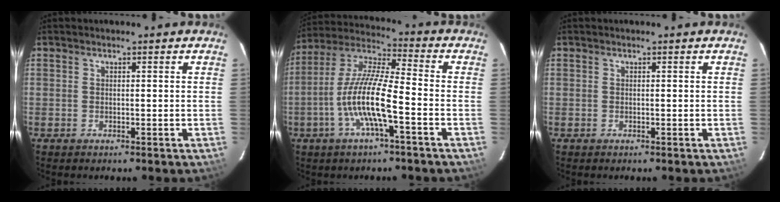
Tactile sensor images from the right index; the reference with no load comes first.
{"total": 12.7, "force": [-4.5, 1.8, 11.8], "torque": [-0.239, 0.001, -0.092]}
{"total": 0.0}